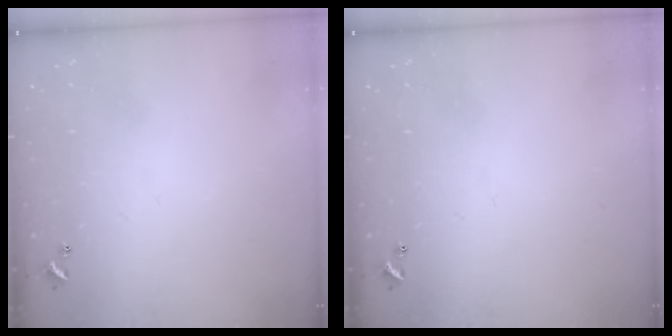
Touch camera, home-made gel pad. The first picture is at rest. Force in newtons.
{"total": 0.0}